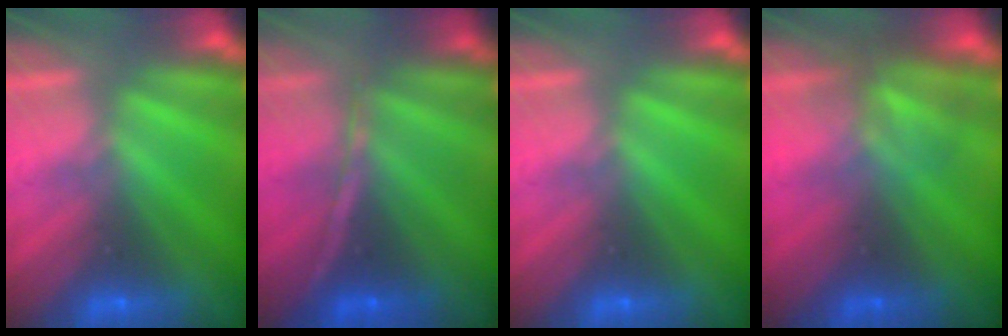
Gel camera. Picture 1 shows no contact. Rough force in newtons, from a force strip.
{"total": 1.3}
{"total": 0.0}
{"total": 2.9}